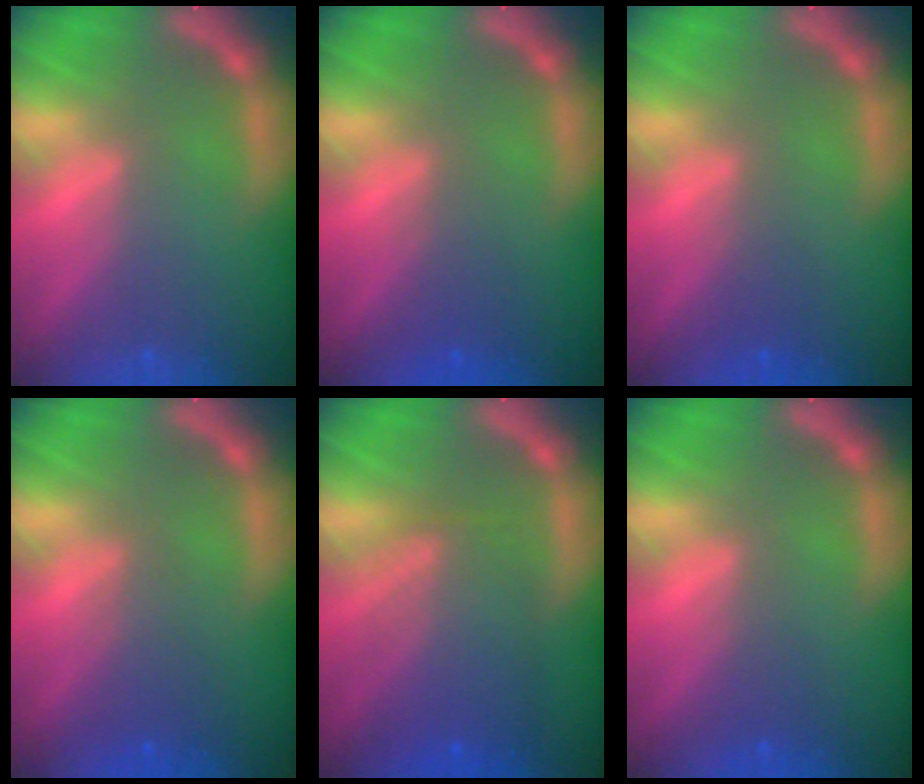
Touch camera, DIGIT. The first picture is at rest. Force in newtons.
{"total": 2.0}
{"total": 1.4}
{"total": 2.5}
{"total": 6.5}
{"total": 1.5}